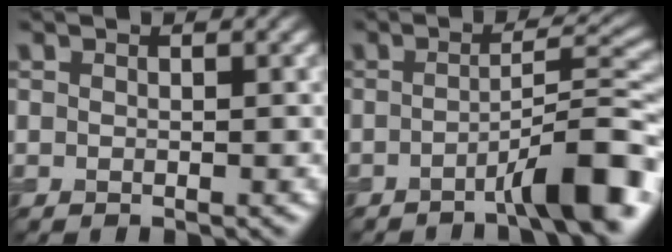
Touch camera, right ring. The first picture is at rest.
{"total": 6.3, "force": [-3.2, 0.9, 5.3], "torque": [-0.068, 0.019, -0.058]}